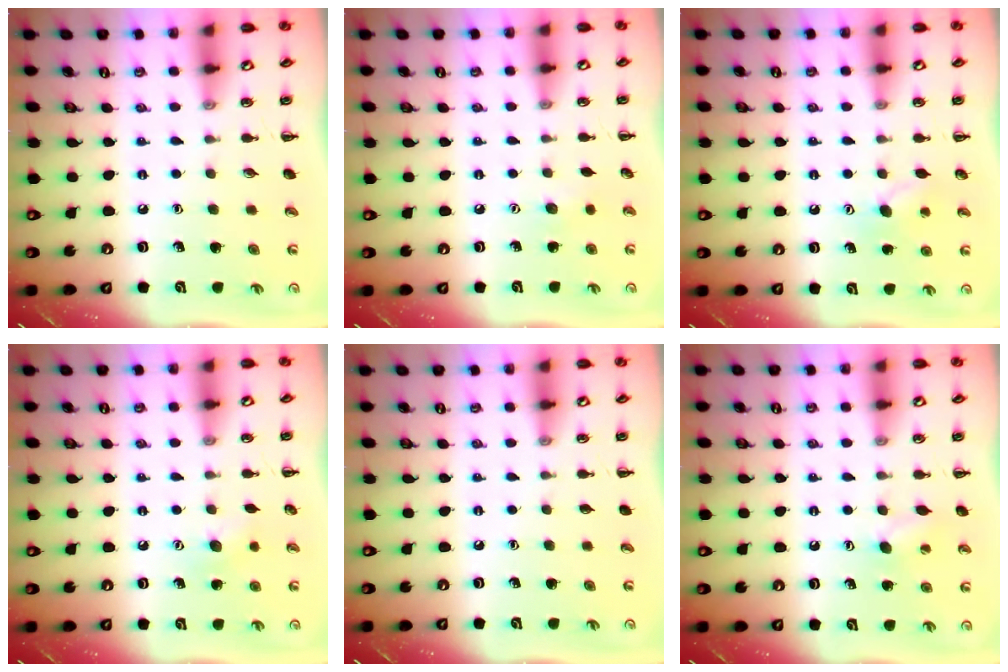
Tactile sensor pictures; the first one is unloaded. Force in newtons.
{"total": 3.0, "press": 2.9, "slide": 0.6}
{"total": 7.3, "press": 7.1, "slide": 1.6}
{"total": 6.0, "press": 5.9, "slide": 1.4}
{"total": 0.0}
{"total": 6.2, "press": 6.0, "slide": 1.5}